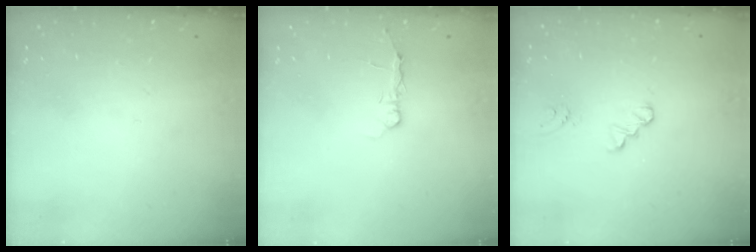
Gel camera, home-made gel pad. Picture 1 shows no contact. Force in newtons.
{"total": 3.4, "press": 3.3, "slide": 0.4}
{"total": 0.0}